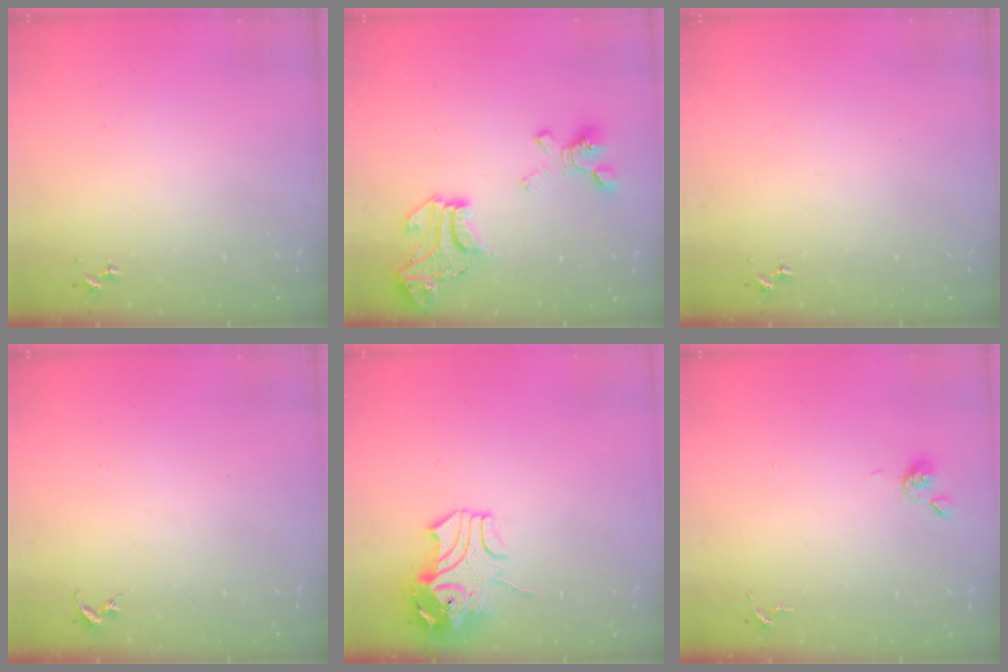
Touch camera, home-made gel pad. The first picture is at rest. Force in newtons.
{"total": 19.4, "press": 19.3, "slide": 1.5}
{"total": 0.0}
{"total": 0.0}
{"total": 11.2, "press": 11.0, "slide": 1.9}
{"total": 4.0, "press": 3.9, "slide": 0.9}